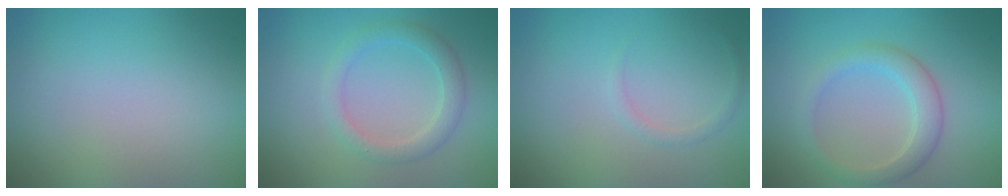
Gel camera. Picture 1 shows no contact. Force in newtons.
{"total": 2.6, "press": 2.6, "slide": 0.1}
{"total": 0.8, "press": 0.8, "slide": 0.1}
{"total": 2.8, "press": 2.8, "slide": 0.2}